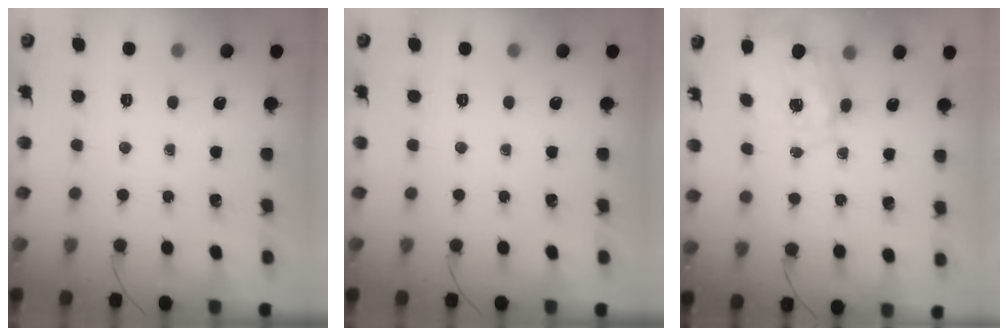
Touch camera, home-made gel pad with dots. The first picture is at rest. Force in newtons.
{"total": 0.0}
{"total": 2.7, "press": 2.6, "slide": 0.8}